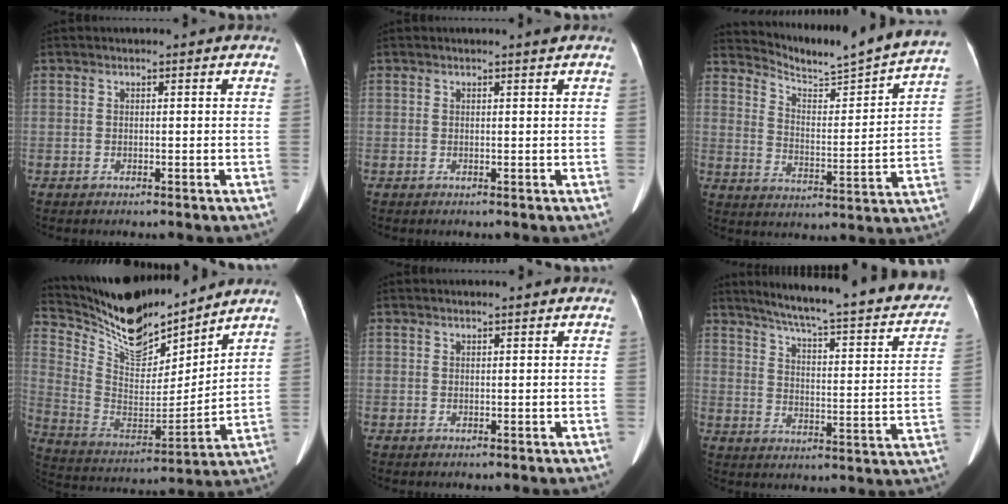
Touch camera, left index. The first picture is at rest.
{"total": 0.5, "force": [0.4, -0.3, 0.2], "torque": [-0.015, -0.007, 0.013]}
{"total": 18.3, "force": [17.4, -1.1, 5.5], "torque": [-0.101, -0.065, 0.236]}
{"total": 17.3, "force": [15.6, 3.4, 6.6], "torque": [-0.140, -0.016, 0.288]}
{"total": 1.0, "force": [0.8, -0.1, 0.5], "torque": [-0.009, 0.013, 0.020]}
{"total": 27.1, "force": [22.3, 3.6, 15.0], "torque": [-0.211, -0.036, 0.276]}